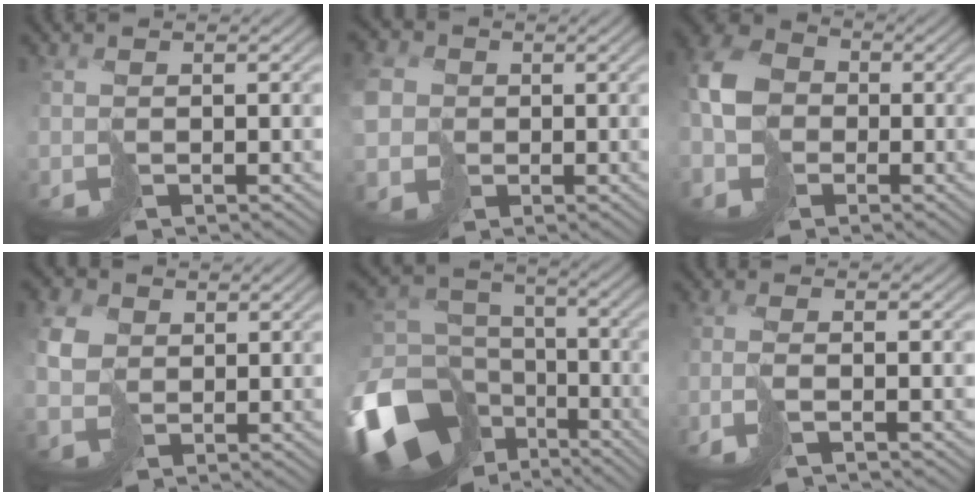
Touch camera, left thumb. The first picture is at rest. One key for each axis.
{"total": 5.6, "fx": 0.3, "fy": 5.2, "fz": 2.1, "tx": -0.080, "ty": 0.002, "tz": -0.003}
{"total": 8.3, "fx": -1.8, "fy": 6.8, "fz": 4.4, "tx": -0.129, "ty": -0.013, "tz": -0.039}
{"total": 4.5, "fx": 1.4, "fy": 3.8, "fz": 2.0, "tx": -0.063, "ty": 0.003, "tz": 0.028}
{"total": 18.3, "fx": -8.4, "fy": 13.8, "fz": 8.7, "tx": -0.268, "ty": -0.039, "tz": -0.124}
{"total": 2.8, "fx": -1.4, "fy": 0.8, "fz": 2.3, "tx": -0.050, "ty": -0.002, "tz": -0.035}